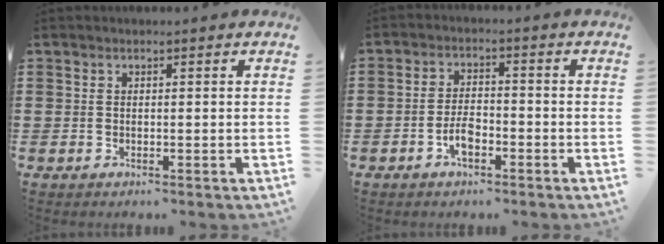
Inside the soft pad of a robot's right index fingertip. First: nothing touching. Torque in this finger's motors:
{"motor_torque": [2.05, 0.09, 0.47, 0.10]}